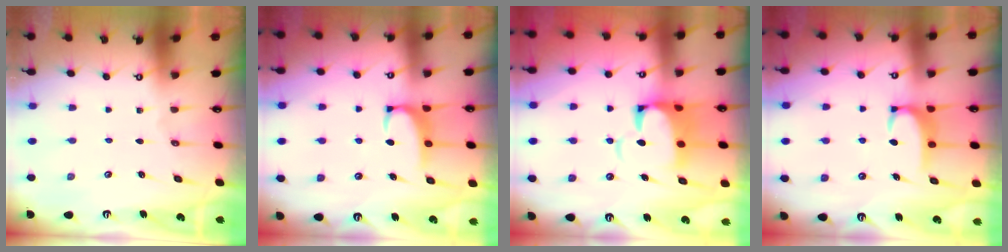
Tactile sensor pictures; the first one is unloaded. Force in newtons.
{"total": 2.2, "press": 2.1, "slide": 0.6}
{"total": 5.7, "press": 5.5, "slide": 1.4}
{"total": 3.3, "press": 3.3, "slide": 0.5}